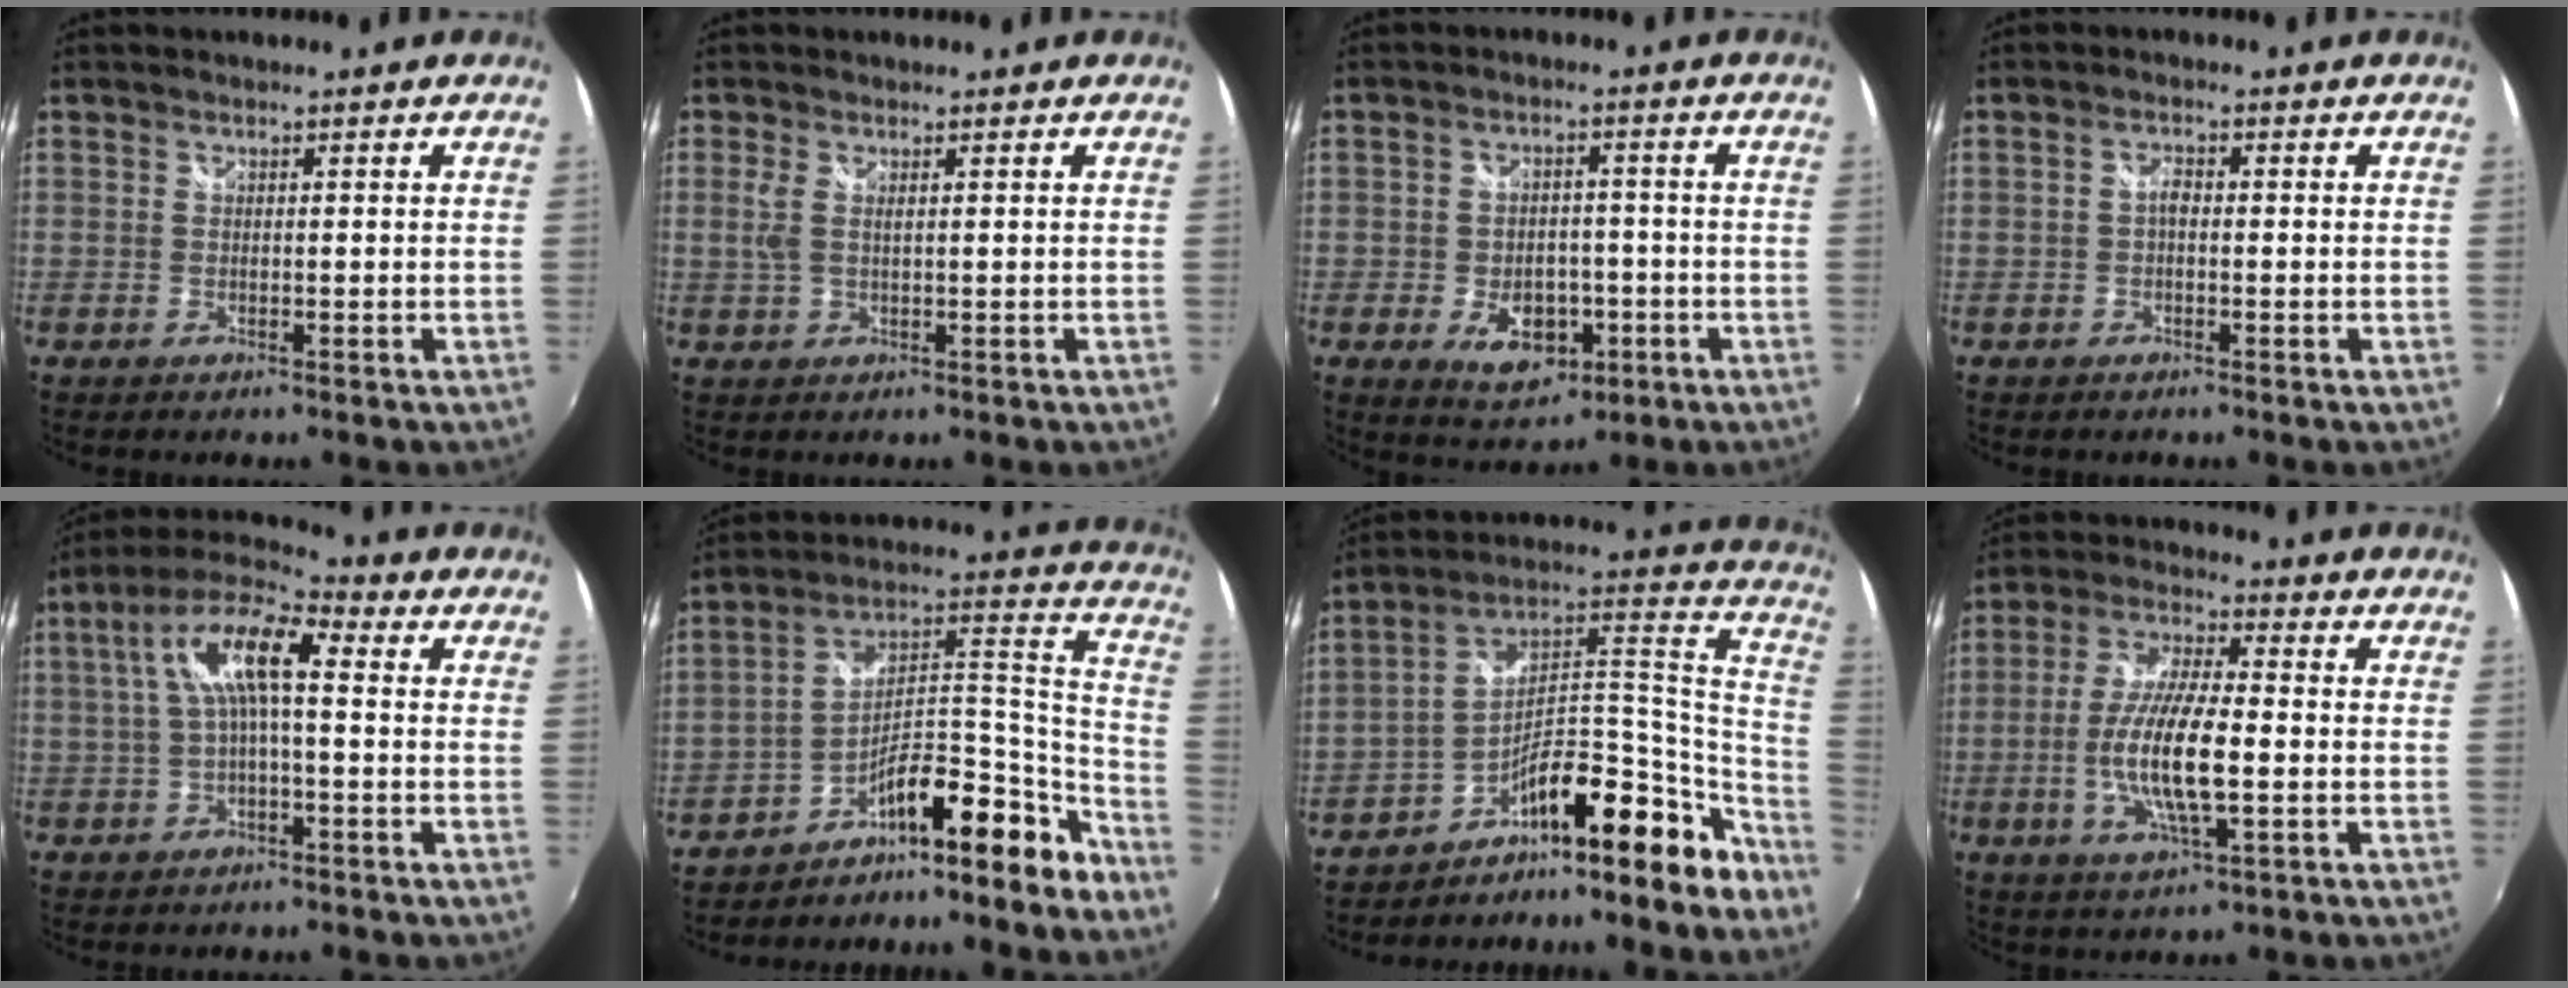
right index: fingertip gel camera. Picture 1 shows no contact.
{"total": 2.5, "force": [0.7, 0.7, 2.3], "torque": [-0.048, -0.002, 0.012]}
{"total": 8.5, "force": [-3.3, 5.7, 5.4], "torque": [-0.104, -0.003, -0.041]}
{"total": 1.5, "force": [-0.3, 0.8, 1.3], "torque": [-0.025, 0.006, -0.009]}
{"total": 10.5, "force": [1.0, 3.1, 10.0], "torque": [-0.198, 0.027, 0.015]}
{"total": 15.1, "force": [-13.2, 3.0, 6.7], "torque": [-0.065, 0.059, -0.220]}
{"total": 20.2, "force": [-15.2, 7.4, 11.0], "torque": [-0.128, 0.057, -0.236]}
{"total": 12.9, "force": [-2.4, 3.1, 12.3], "torque": [-0.248, -0.007, -0.047]}